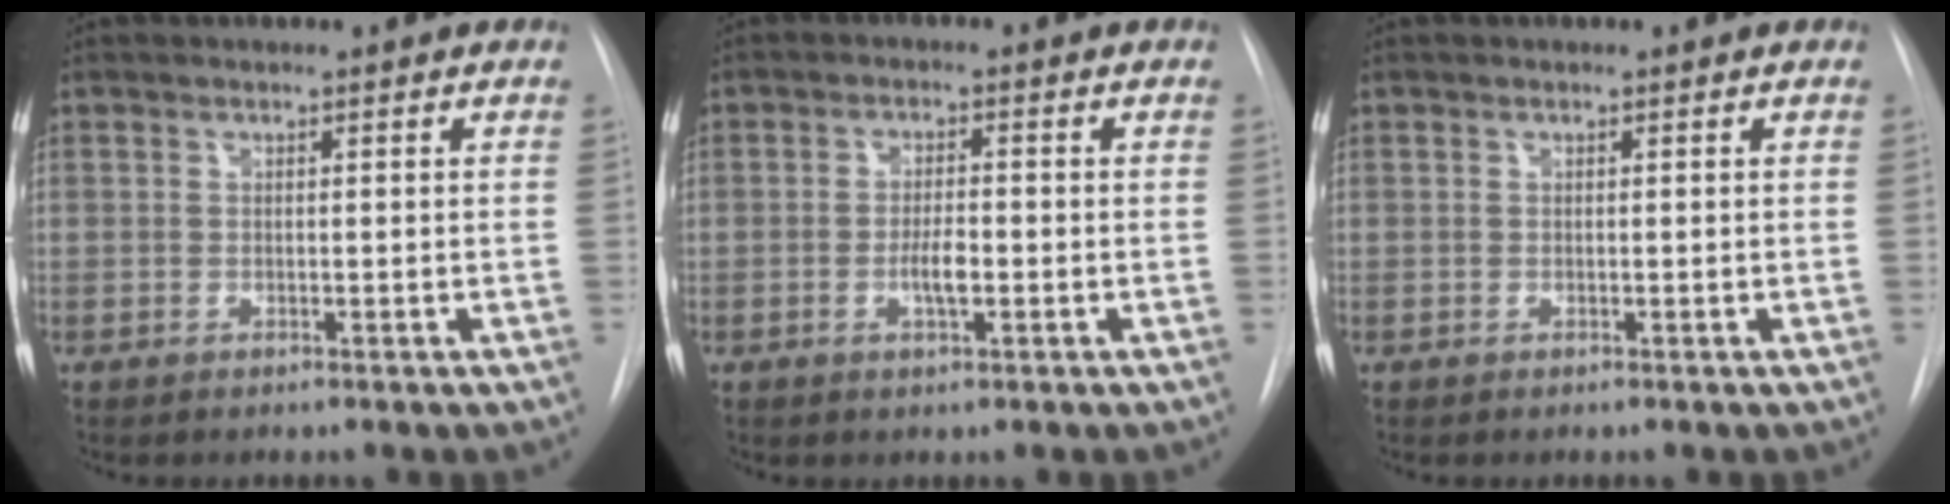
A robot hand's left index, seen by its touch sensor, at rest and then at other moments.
{"total": 3.4, "force": [-1.0, 0.9, 3.1], "torque": [-0.058, 0.001, -0.016]}
{"total": 0.0}